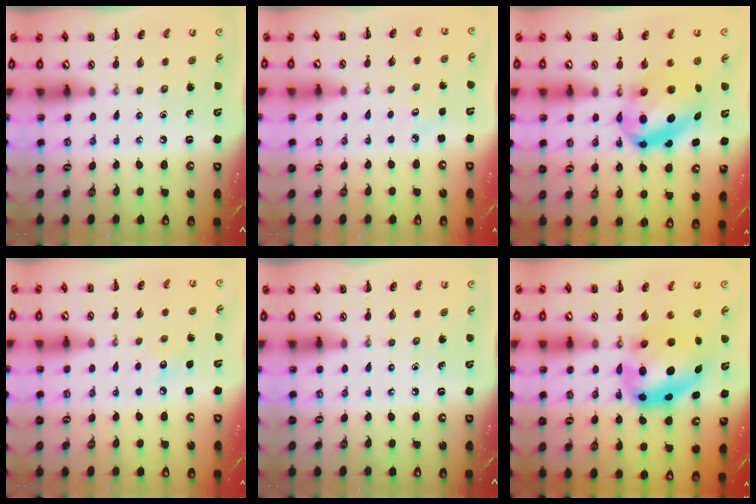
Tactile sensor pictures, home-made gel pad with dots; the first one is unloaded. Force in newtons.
{"total": 3.6, "press": 3.5, "slide": 0.8}
{"total": 13.5, "press": 13.2, "slide": 3.0}
{"total": 6.7, "press": 6.5, "slide": 1.7}
{"total": 0.0}
{"total": 11.0, "press": 10.7, "slide": 2.7}